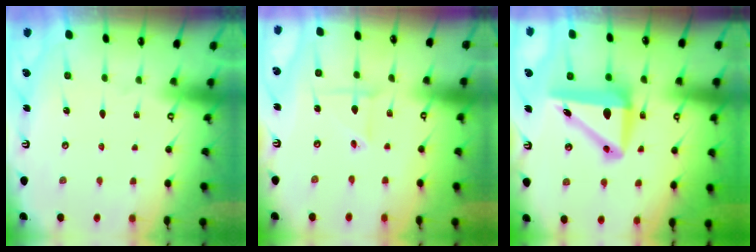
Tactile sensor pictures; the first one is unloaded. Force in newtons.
{"total": 2.9, "press": 2.9, "slide": 0.3}
{"total": 12.1, "press": 11.6, "slide": 3.2}